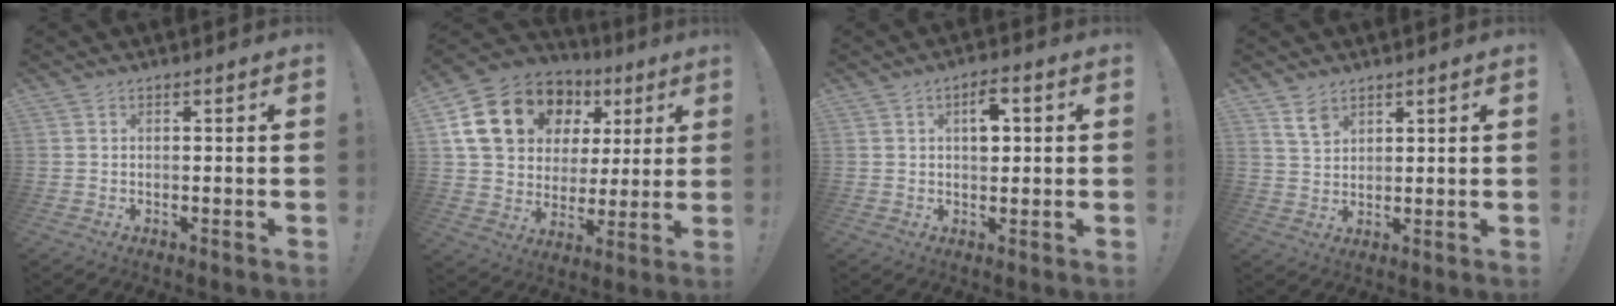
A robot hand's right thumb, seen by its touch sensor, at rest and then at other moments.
{"total": 20.3, "force": [8.7, 14.9, 10.7], "torque": [-0.172, -0.024, 0.184]}
{"total": 5.6, "force": [1.2, 3.2, 4.4], "torque": [-0.049, -0.002, 0.014]}
{"total": 5.1, "force": [3.5, 2.9, 2.4], "torque": [-0.032, -0.020, 0.065]}